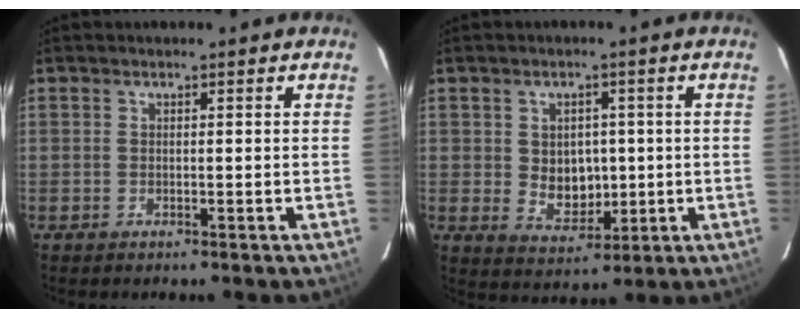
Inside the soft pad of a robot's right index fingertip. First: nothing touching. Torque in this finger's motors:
{"motor_torque": [0.17, 0.09, 0.05, 0.04]}